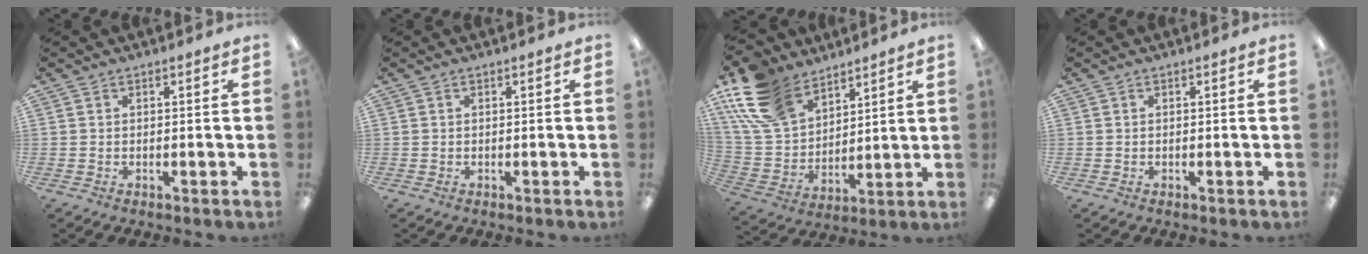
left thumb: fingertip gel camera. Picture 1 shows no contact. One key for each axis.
{"total": 0.0}
{"total": 17.8, "fx": 11.7, "fy": 10.6, "fz": 8.2, "tx": -0.197, "ty": -0.041, "tz": 0.228}
{"total": 0.0}